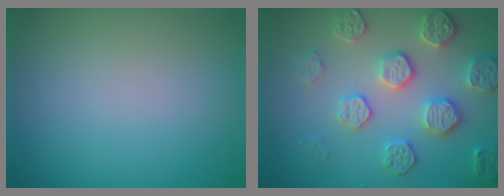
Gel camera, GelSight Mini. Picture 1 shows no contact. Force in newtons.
{"total": 4.6, "press": 4.5, "slide": 0.7}